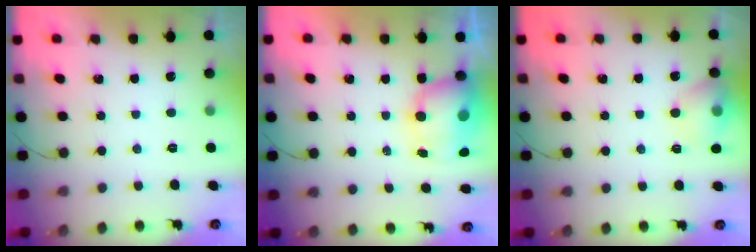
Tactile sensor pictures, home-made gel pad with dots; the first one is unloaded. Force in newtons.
{"total": 9.5, "press": 9.2, "slide": 2.6}
{"total": 10.6, "press": 10.5, "slide": 1.6}